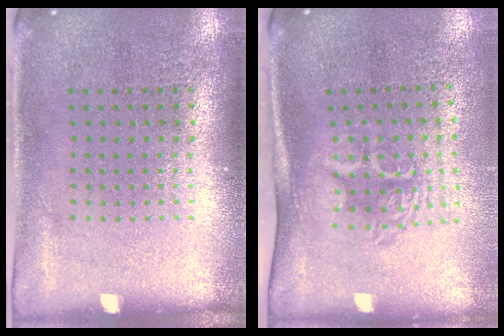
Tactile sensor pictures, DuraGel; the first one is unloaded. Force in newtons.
{"total": 1.7, "press": 1.3, "slide": 1.1}